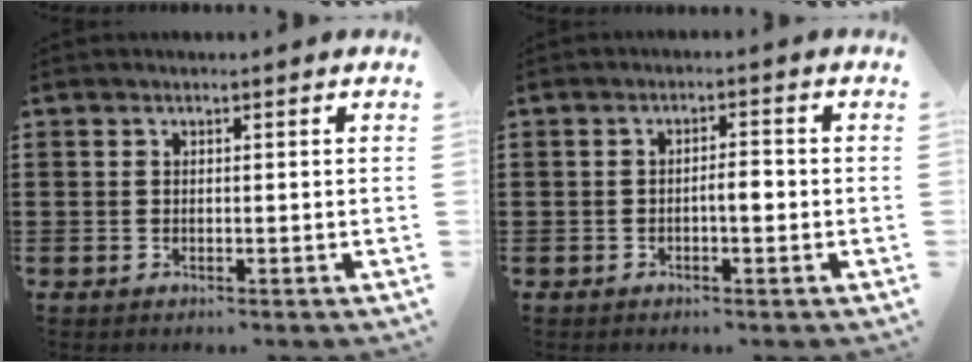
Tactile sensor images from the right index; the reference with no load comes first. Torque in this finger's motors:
{"motor_torque": [0.58, -0.29, 0.09, 0.05]}